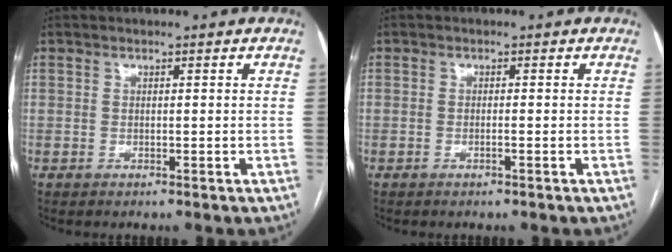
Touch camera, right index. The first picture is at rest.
{"total": 0.6, "force": [-0.3, -0.1, 0.5], "torque": [-0.012, 0.001, -0.002]}